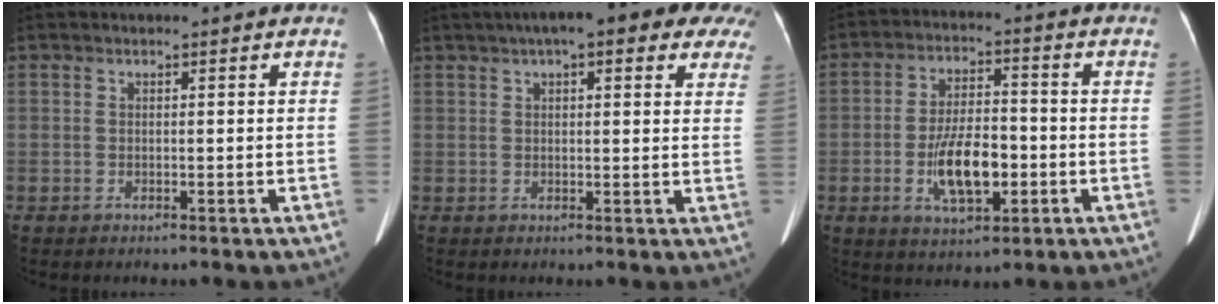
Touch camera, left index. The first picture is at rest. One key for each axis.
{"total": 16.9, "fx": 11.2, "fy": 4.4, "fz": 11.8, "tx": -0.164, "ty": 0.049, "tz": 0.130}
{"total": 9.2, "fx": -2.6, "fy": 3.7, "fz": 8.0, "tx": -0.153, "ty": 0.002, "tz": -0.042}